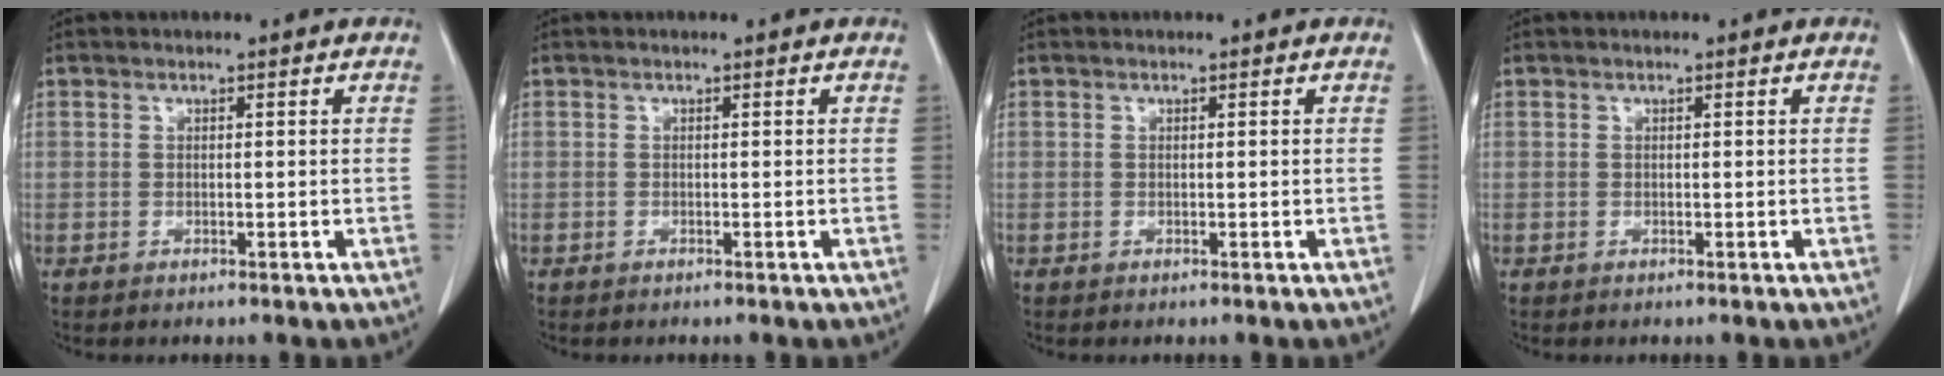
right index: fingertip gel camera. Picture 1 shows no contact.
{"total": 0.0}
{"total": 0.0}
{"total": 0.0}